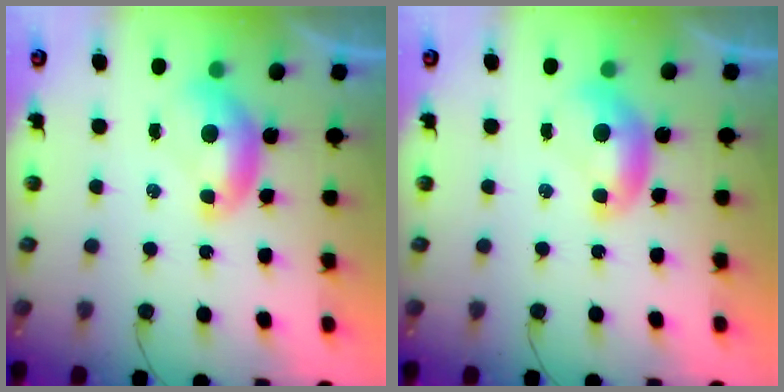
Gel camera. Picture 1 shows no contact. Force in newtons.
{"total": 0.0}